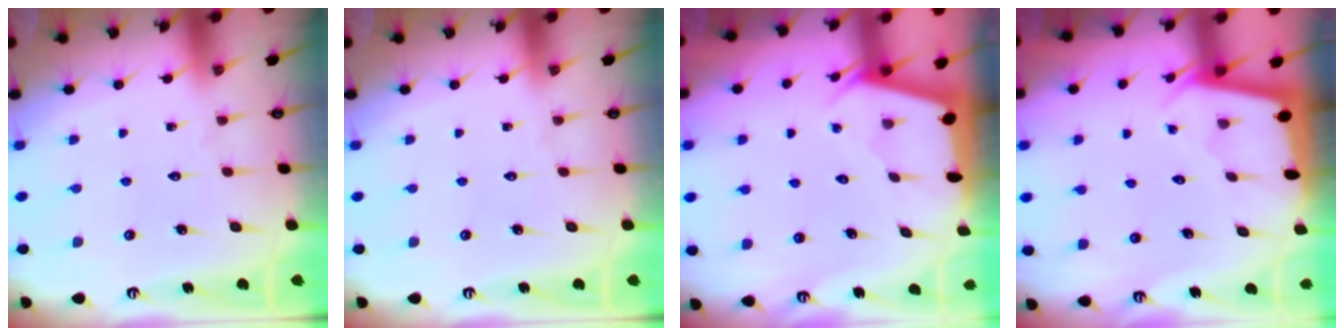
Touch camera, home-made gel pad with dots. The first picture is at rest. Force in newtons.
{"total": 0.0}
{"total": 2.4, "press": 2.3, "slide": 0.3}
{"total": 2.2, "press": 2.2, "slide": 0.1}